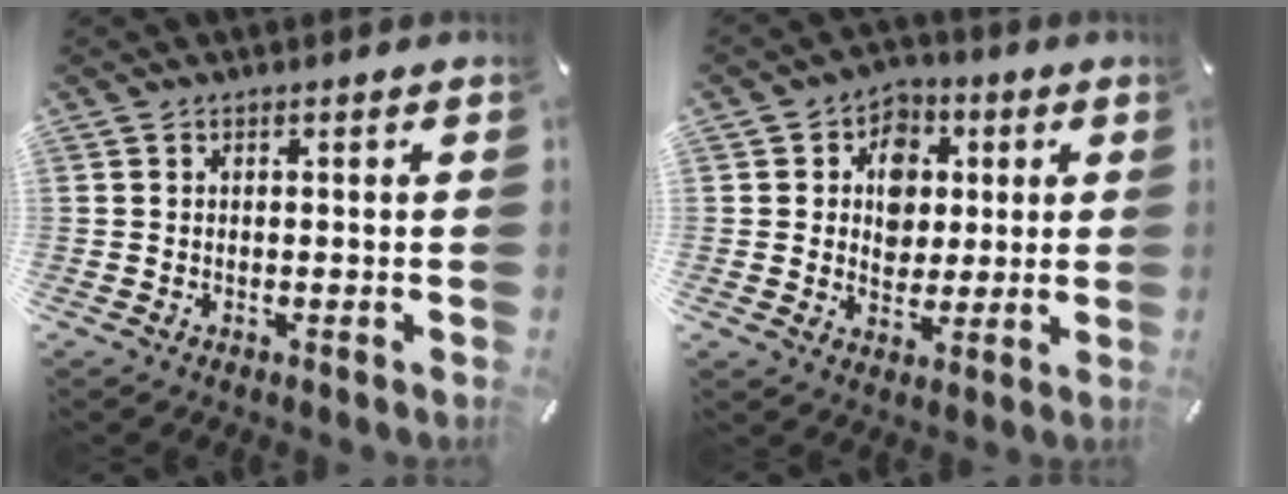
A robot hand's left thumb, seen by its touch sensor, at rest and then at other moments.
{"total": 8.8, "force": [1.0, 8.1, 3.5], "torque": [-0.048, 0.001, 0.019]}